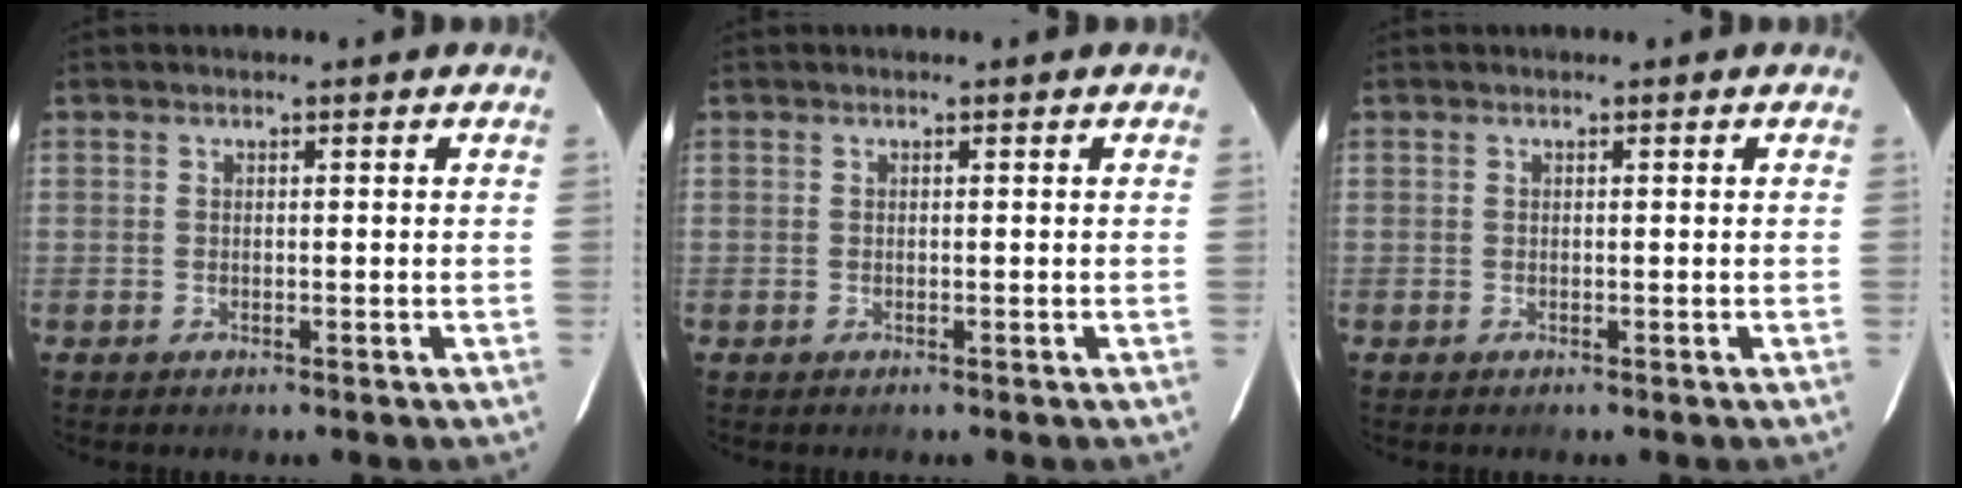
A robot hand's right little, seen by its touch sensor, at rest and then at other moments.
{"total": 0.0}
{"total": 0.0}